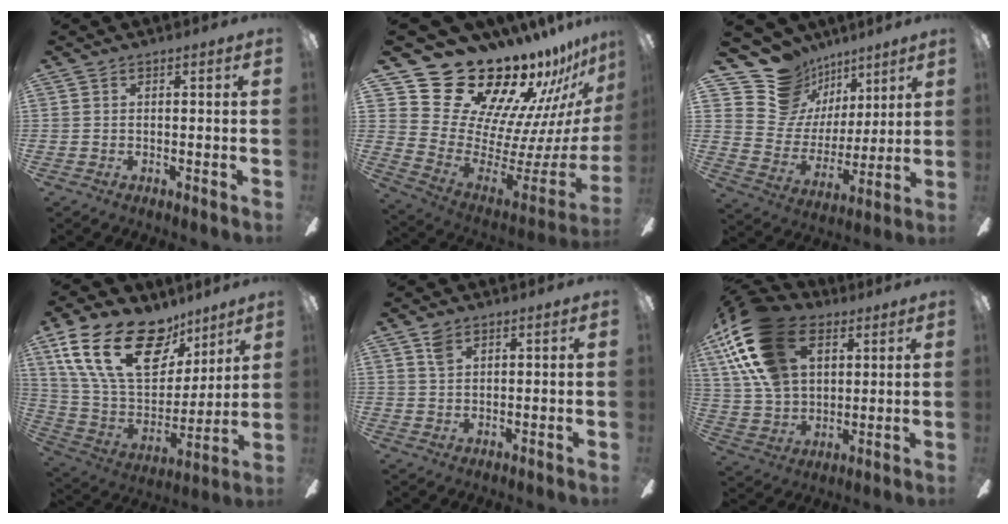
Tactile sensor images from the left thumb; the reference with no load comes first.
{"total": 25.0, "force": [21.1, 10.6, 8.3], "torque": [-0.122, -0.181, 0.405]}
{"total": 15.5, "force": [10.3, 11.1, 3.0], "torque": [-0.067, -0.083, 0.199]}
{"total": 26.3, "force": [14.1, 14.9, 16.4], "torque": [-0.305, -0.070, 0.257]}
{"total": 2.6, "force": [1.9, 1.3, 1.3], "torque": [-0.031, 0.001, 0.035]}
{"total": 22.0, "force": [10.4, 13.9, 13.5], "torque": [-0.283, -0.022, 0.188]}